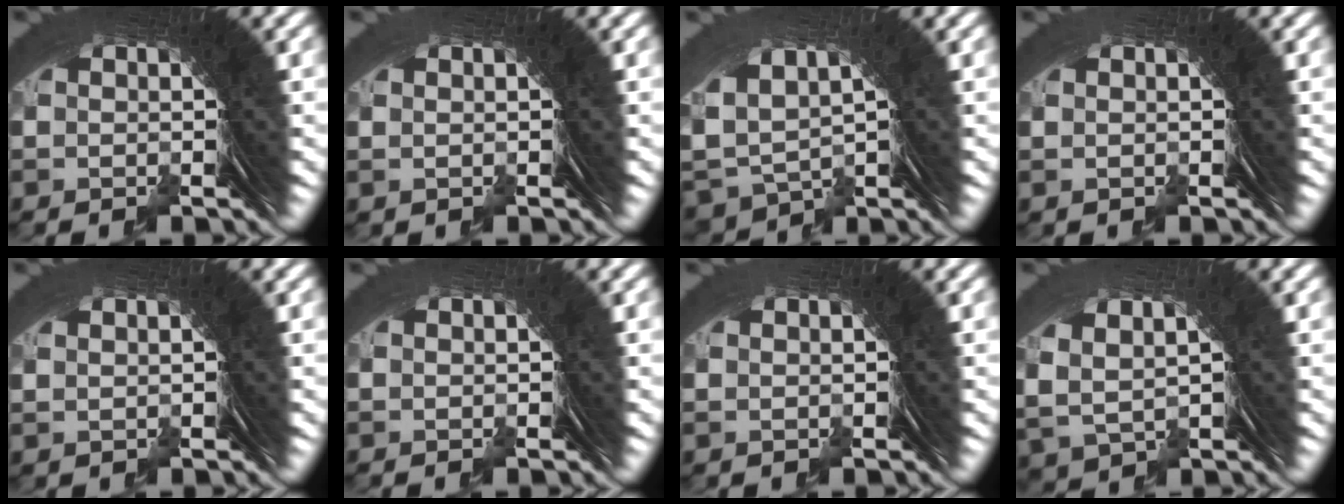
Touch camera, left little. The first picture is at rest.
{"total": 0.0}
{"total": 6.0, "force": [0.2, 5.2, 2.9], "torque": [-0.097, -0.019, 0.021]}
{"total": 0.0}
{"total": 0.5, "force": [0.4, -0.1, -0.2], "torque": [0.014, 0.002, 0.013]}
{"total": 0.8, "force": [-0.2, -0.4, -0.7], "torque": [0.014, 0.004, -0.002]}
{"total": 0.0}
{"total": 3.4, "force": [0.9, 2.9, 1.7], "torque": [-0.044, -0.006, 0.027]}